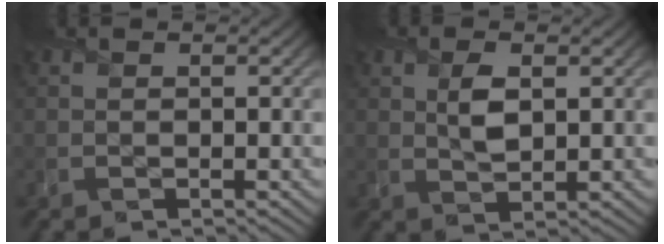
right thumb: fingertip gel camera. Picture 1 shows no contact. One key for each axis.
{"total": 3.4, "fx": 1.0, "fy": 1.8, "fz": 2.8, "tx": -0.059, "ty": -0.002, "tz": 0.022}